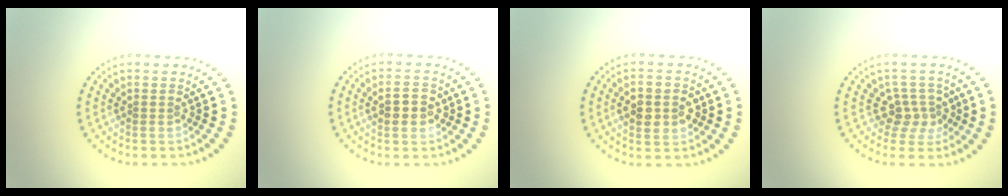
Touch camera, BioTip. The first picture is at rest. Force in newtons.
{"total": 2.8, "press": 2.8, "slide": 0.2}
{"total": 3.8, "press": 3.8, "slide": 0.0}
{"total": 2.7, "press": 2.0, "slide": 1.8}